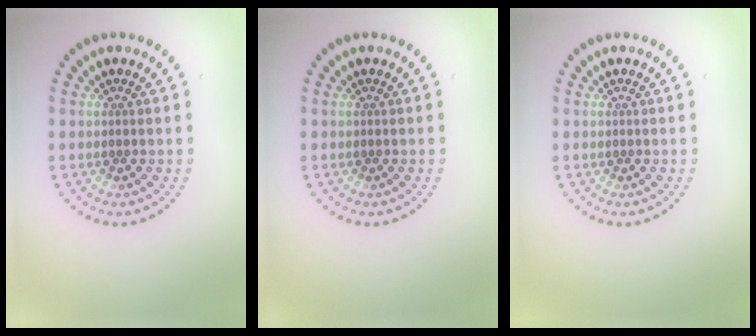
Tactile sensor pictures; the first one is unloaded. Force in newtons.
{"total": 0.0}
{"total": 0.0}